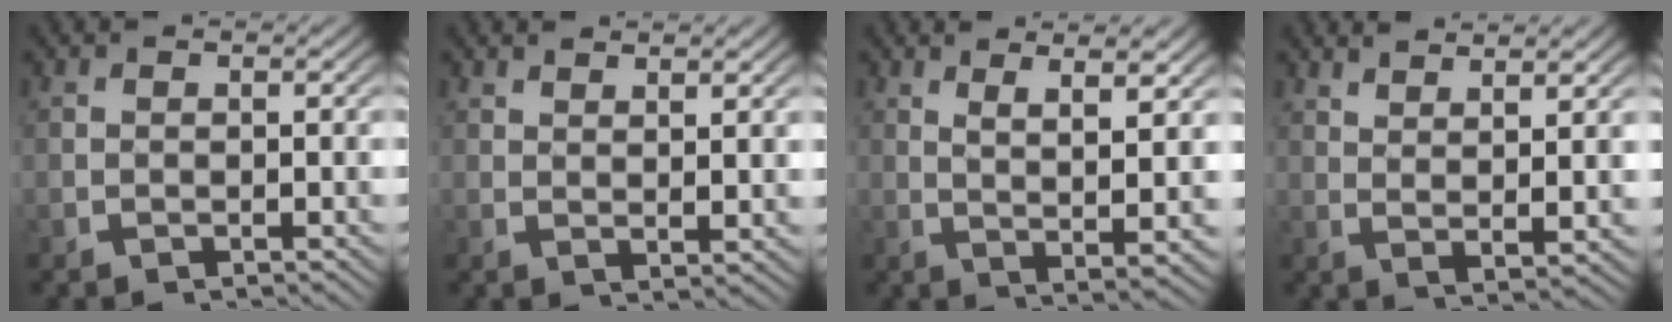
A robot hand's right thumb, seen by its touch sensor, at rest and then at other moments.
{"total": 1.9, "force": [1.8, -0.1, 0.7], "torque": [-0.012, -0.004, 0.038]}
{"total": 5.3, "force": [1.9, 1.2, 4.8], "torque": [-0.085, -0.007, 0.039]}
{"total": 3.6, "force": [2.8, 0.3, 2.2], "torque": [-0.040, 0.000, 0.057]}